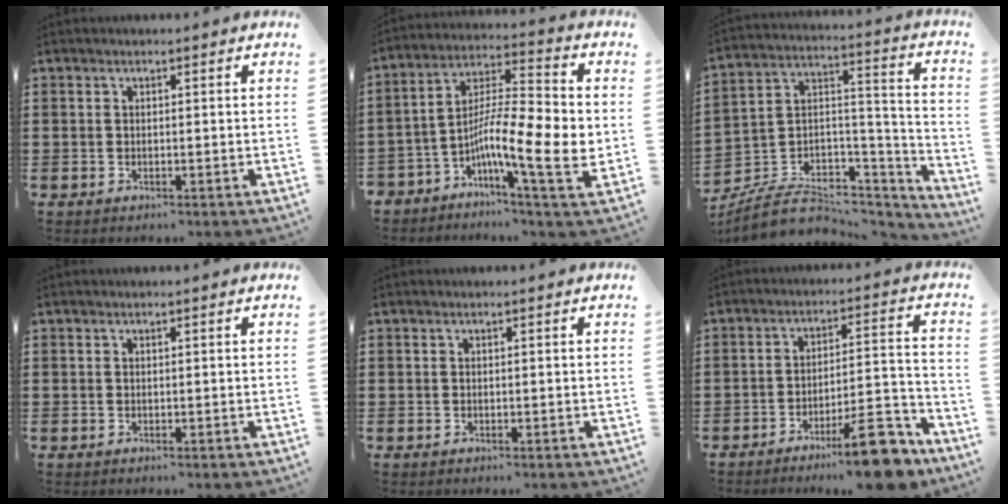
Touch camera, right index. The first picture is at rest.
{"total": 11.4, "force": [-2.6, 2.6, 10.7], "torque": [-0.208, -0.012, -0.050]}
{"total": 6.8, "force": [-4.8, 4.0, 2.6], "torque": [-0.062, 0.004, -0.092]}
{"total": 0.0}
{"total": 0.0}
{"total": 12.2, "force": [-9.0, 2.2, 7.8], "torque": [-0.099, 0.034, -0.158]}